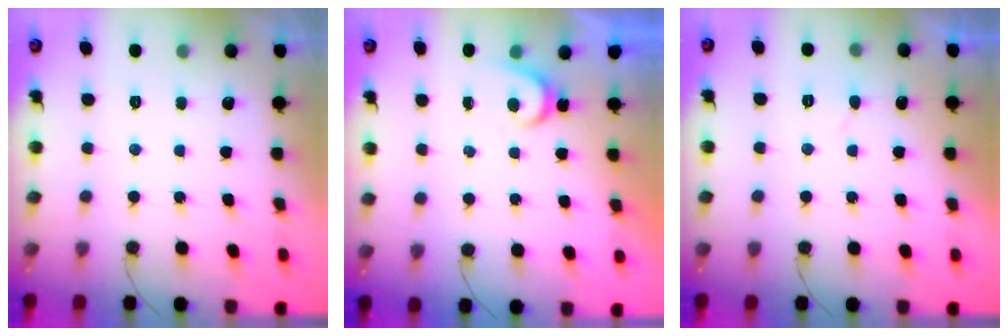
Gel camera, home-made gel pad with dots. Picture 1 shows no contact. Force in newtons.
{"total": 4.4, "press": 4.3, "slide": 0.4}
{"total": 3.8, "press": 3.8, "slide": 0.3}